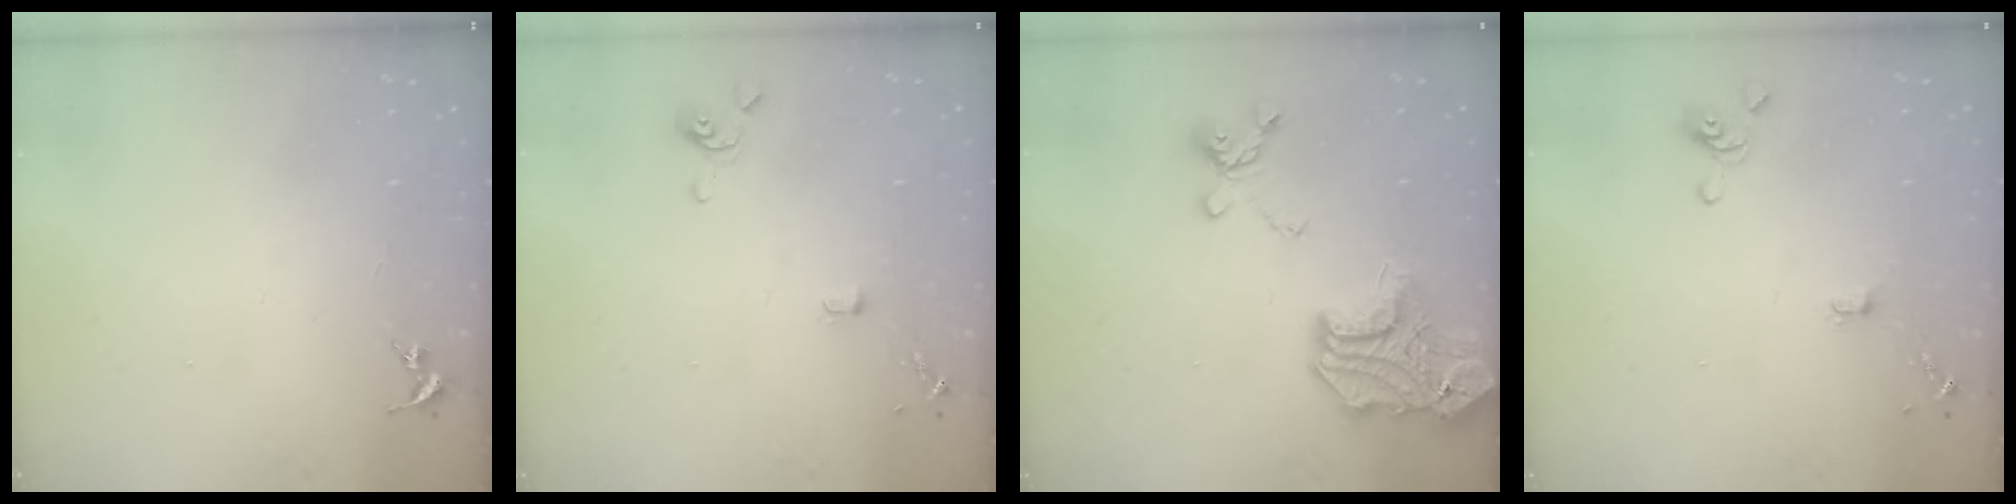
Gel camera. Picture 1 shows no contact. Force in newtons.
{"total": 4.0, "press": 4.0, "slide": 0.8}
{"total": 21.4, "press": 21.4, "slide": 1.4}
{"total": 4.1, "press": 4.0, "slide": 0.7}